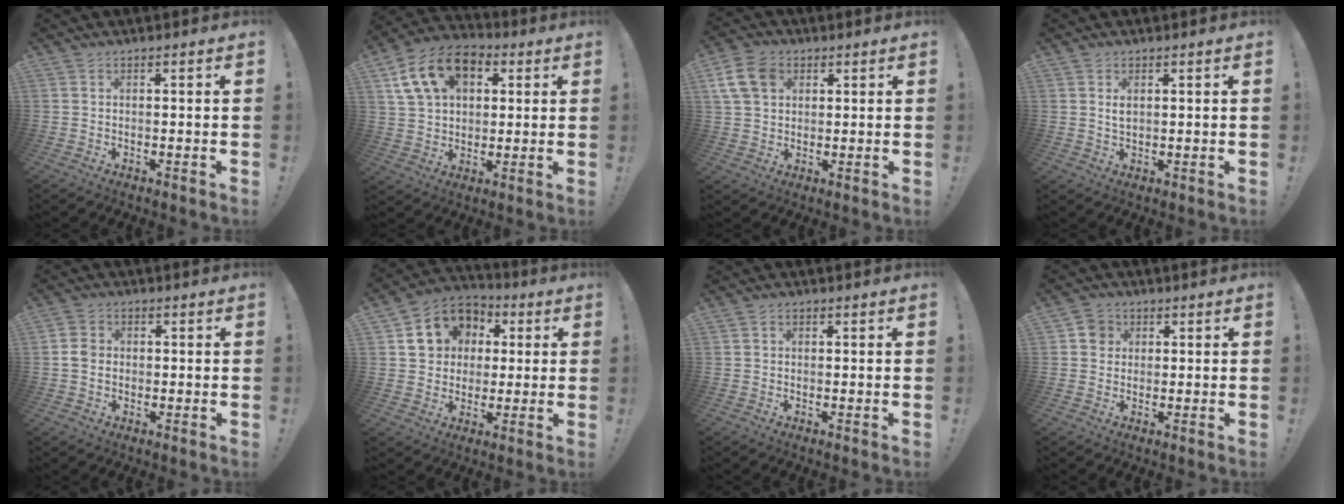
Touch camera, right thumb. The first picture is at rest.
{"total": 16.6, "force": [6.6, 11.6, 9.8], "torque": [-0.153, -0.014, 0.127]}
{"total": 10.8, "force": [4.2, 8.0, 6.0], "torque": [-0.116, -0.007, 0.085]}
{"total": 2.0, "force": [0.7, 1.2, 1.4], "torque": [-0.017, -0.003, 0.010]}
{"total": 4.8, "force": [-0.1, 4.2, 2.4], "torque": [-0.042, 0.006, -0.002]}
{"total": 12.7, "force": [3.5, 11.3, 4.7], "torque": [-0.066, -0.005, 0.079]}
{"total": 0.8, "force": [0.1, 0.8, 0.3], "torque": [-0.006, 0.004, 0.002]}
{"total": 4.6, "force": [1.1, 4.2, 1.5], "torque": [-0.016, 0.007, 0.020]}